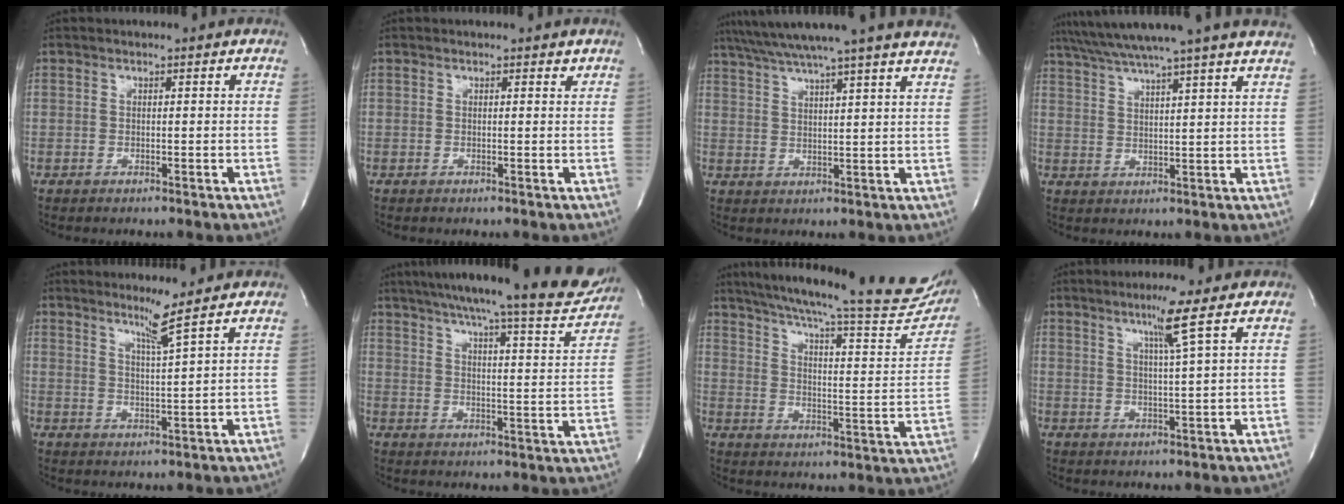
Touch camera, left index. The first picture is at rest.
{"total": 0.6, "force": [0.5, 0.3, 0.2], "torque": [-0.008, -0.002, 0.004]}
{"total": 20.8, "force": [18.3, -1.2, 9.9], "torque": [-0.172, -0.007, 0.240]}
{"total": 18.2, "force": [15.8, -1.7, 8.8], "torque": [-0.156, -0.002, 0.212]}
{"total": 3.7, "force": [2.7, -1.6, 2.0], "torque": [-0.040, -0.019, 0.053]}
{"total": 20.0, "force": [18.0, 1.2, 8.7], "torque": [-0.130, -0.039, 0.230]}
{"total": 29.6, "force": [25.3, 3.9, 14.8], "torque": [-0.234, -0.053, 0.319]}
{"total": 5.0, "force": [2.6, -1.6, 4.0], "torque": [-0.074, -0.011, 0.049]}